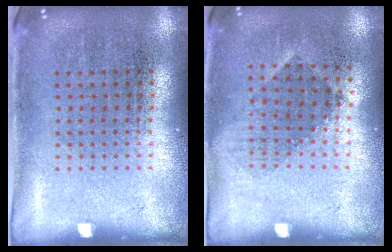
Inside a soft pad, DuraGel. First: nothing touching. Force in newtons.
{"total": 1.0, "press": 0.8, "slide": 0.6}